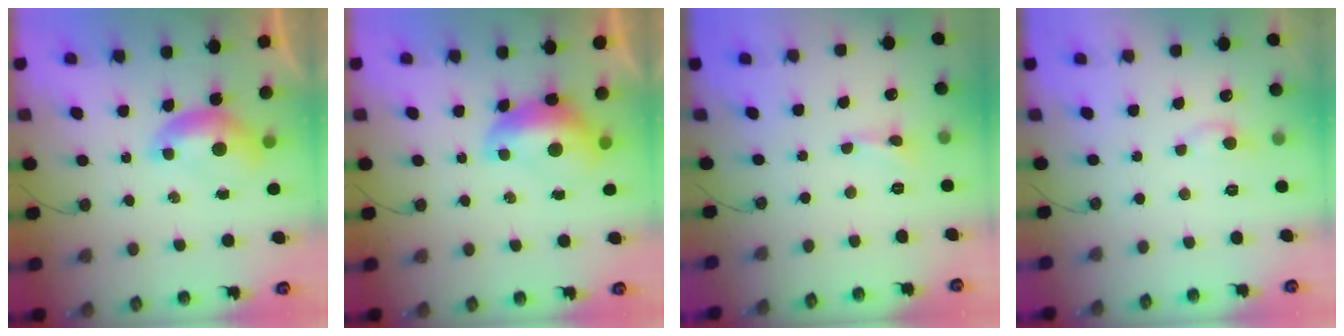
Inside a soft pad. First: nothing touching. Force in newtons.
{"total": 1.9, "press": 1.8, "slide": 0.6}
{"total": 0.9, "press": 0.8, "slide": 0.4}
{"total": 0.0}